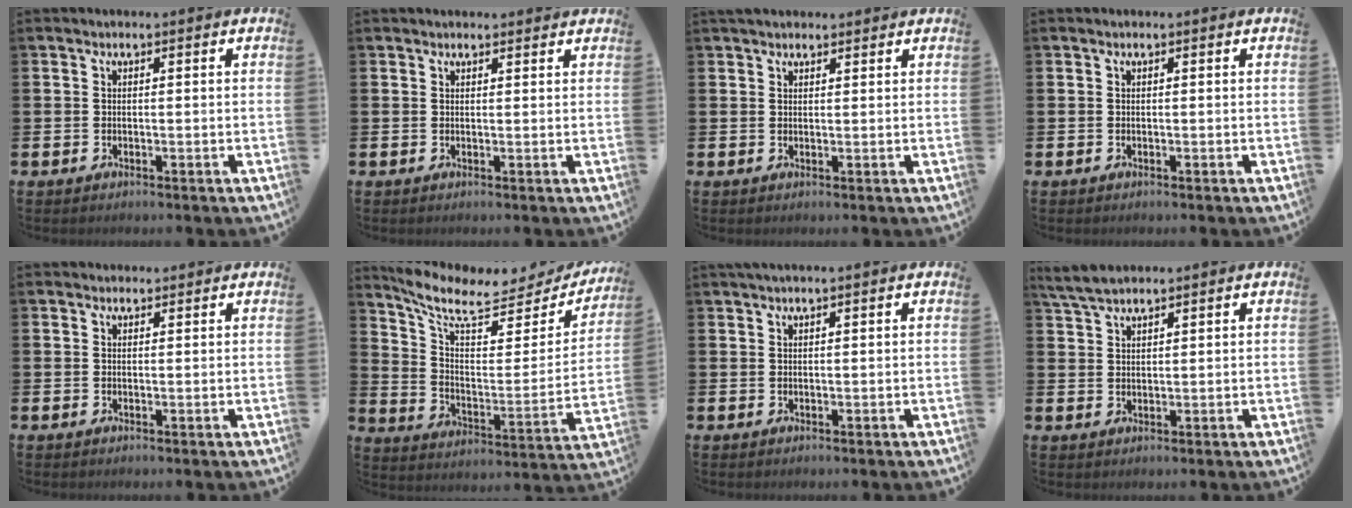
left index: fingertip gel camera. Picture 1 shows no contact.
{"total": 1.1, "force": [1.1, 0.4, 0.1], "torque": [0.011, 0.000, 0.018]}
{"total": 2.0, "force": [1.9, 0.7, 0.4], "torque": [-0.002, -0.001, 0.032]}
{"total": 0.0}
{"total": 1.0, "force": [0.9, 0.4, 0.0], "torque": [0.012, 0.001, 0.014]}
{"total": 8.4, "force": [6.9, 2.9, 3.8], "torque": [-0.094, -0.056, 0.112]}
{"total": 1.0, "force": [0.8, -0.2, 0.6], "torque": [-0.011, 0.002, 0.016]}
{"total": 3.6, "force": [3.3, 0.7, 1.3], "torque": [-0.039, -0.004, 0.062]}